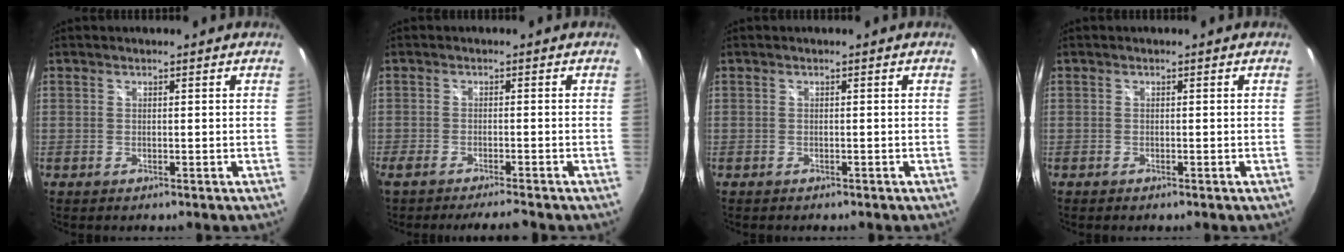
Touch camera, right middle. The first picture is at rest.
{"total": 5.0, "force": [-4.5, 0.0, 2.2], "torque": [-0.050, -0.010, -0.076]}
{"total": 0.7, "force": [-0.6, 0.3, 0.1], "torque": [-0.005, -0.002, -0.010]}
{"total": 0.6, "force": [-0.5, 0.3, 0.2], "torque": [-0.006, -0.003, -0.011]}